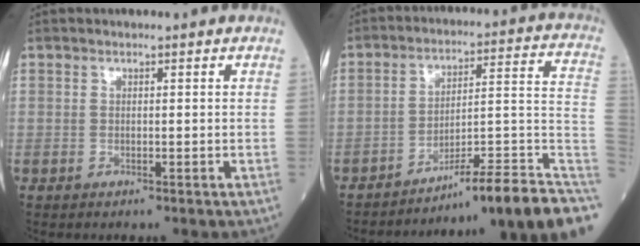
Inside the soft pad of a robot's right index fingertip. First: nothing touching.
{"total": 17.5, "force": [-13.8, -0.8, 10.7], "torque": [-0.080, 0.039, -0.202]}